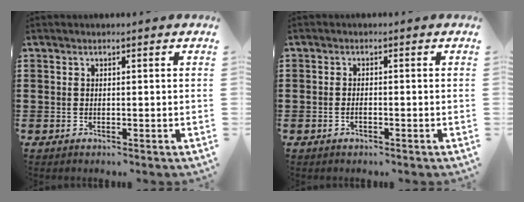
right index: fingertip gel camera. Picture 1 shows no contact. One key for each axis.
{"total": 0.9, "fx": -0.6, "fy": 0.3, "fz": 0.7, "tx": -0.015, "ty": -0.005, "tz": -0.009}